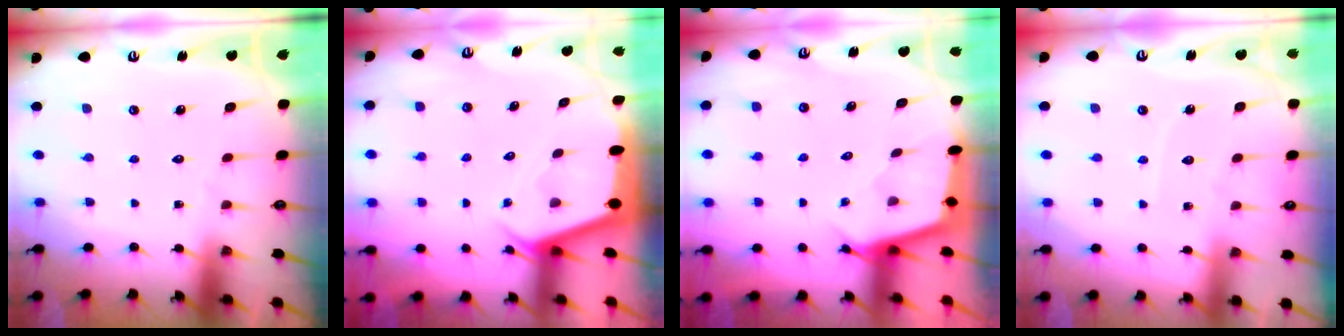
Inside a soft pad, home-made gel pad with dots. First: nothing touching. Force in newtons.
{"total": 2.4, "press": 2.4, "slide": 0.2}
{"total": 2.5, "press": 2.5, "slide": 0.2}
{"total": 3.7, "press": 3.7, "slide": 0.1}